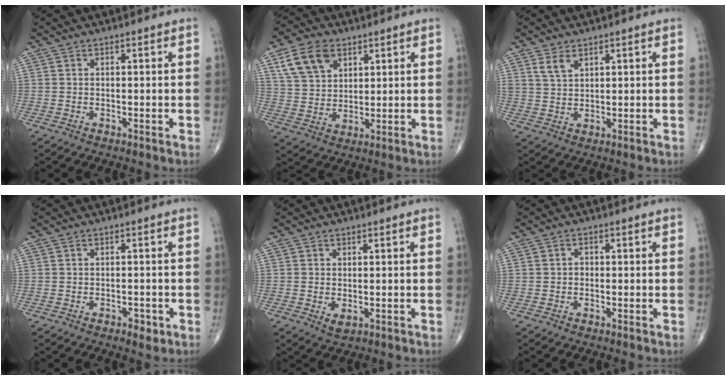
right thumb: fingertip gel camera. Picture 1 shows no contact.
{"total": 10.4, "force": [5.1, 6.9, 5.8], "torque": [-0.090, -0.012, 0.101]}
{"total": 3.4, "force": [2.2, 1.7, 2.0], "torque": [-0.032, -0.009, 0.048]}
{"total": 2.3, "force": [-1.2, 1.3, 1.6], "torque": [-0.017, 0.004, -0.013]}
{"total": 1.9, "force": [-0.3, 1.2, 1.5], "torque": [-0.027, -0.005, -0.001]}
{"total": 1.2, "force": [-0.2, 1.0, 0.7], "torque": [-0.002, 0.005, -0.007]}